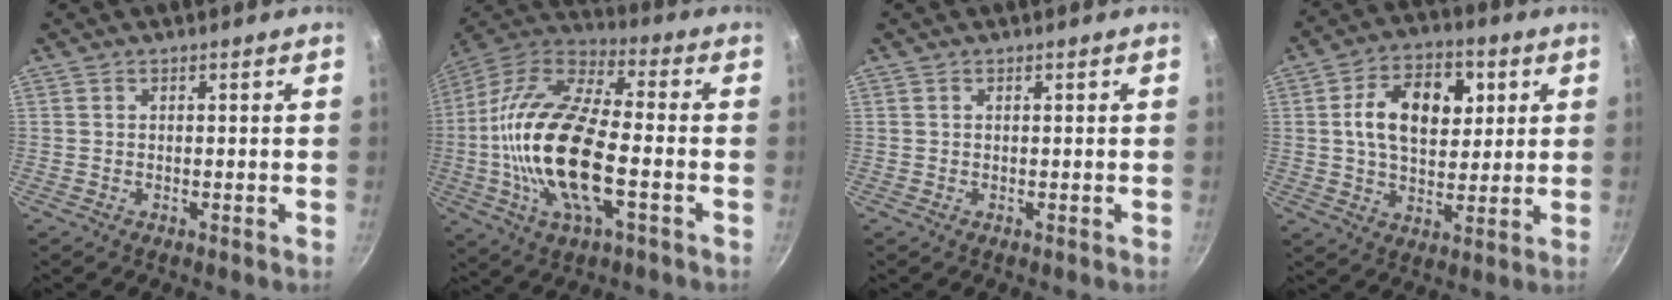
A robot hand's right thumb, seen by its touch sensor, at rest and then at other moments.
{"total": 23.0, "force": [-3.8, 9.5, 20.6], "torque": [-0.431, 0.021, -0.068]}
{"total": 0.0}
{"total": 14.3, "force": [3.4, 9.0, 10.6], "torque": [-0.149, 0.001, 0.052]}